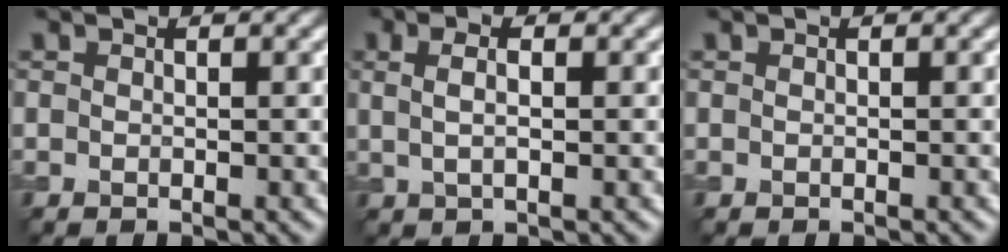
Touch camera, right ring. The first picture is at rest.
{"total": 2.6, "force": [0.9, 1.0, 2.2], "torque": [-0.042, -0.002, 0.012]}
{"total": 0.0}